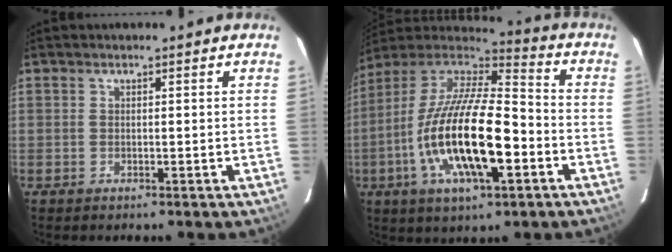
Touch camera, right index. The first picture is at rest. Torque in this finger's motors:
{"motor_torque": [1.52, -0.62, 1.05, 0.21]}